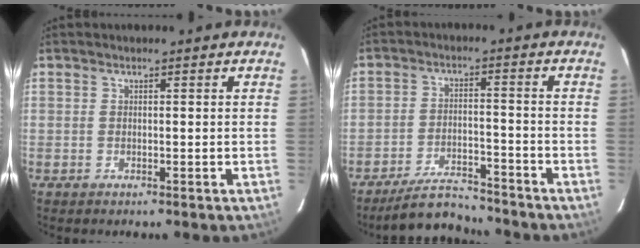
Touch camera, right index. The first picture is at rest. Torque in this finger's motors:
{"motor_torque": [-0.06, -0.07, -0.28, -0.10]}